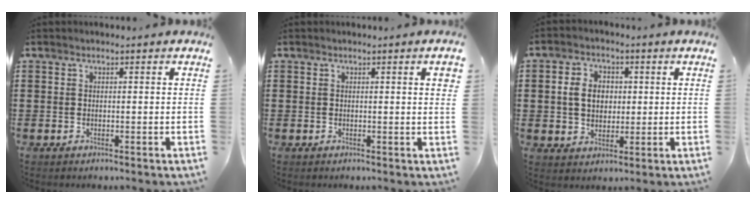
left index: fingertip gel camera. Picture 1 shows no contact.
{"total": 1.8, "force": [0.6, 0.1, 1.7], "torque": [-0.024, -0.002, 0.008]}
{"total": 5.2, "force": [0.6, 4.0, 3.3], "torque": [-0.076, 0.007, 0.004]}